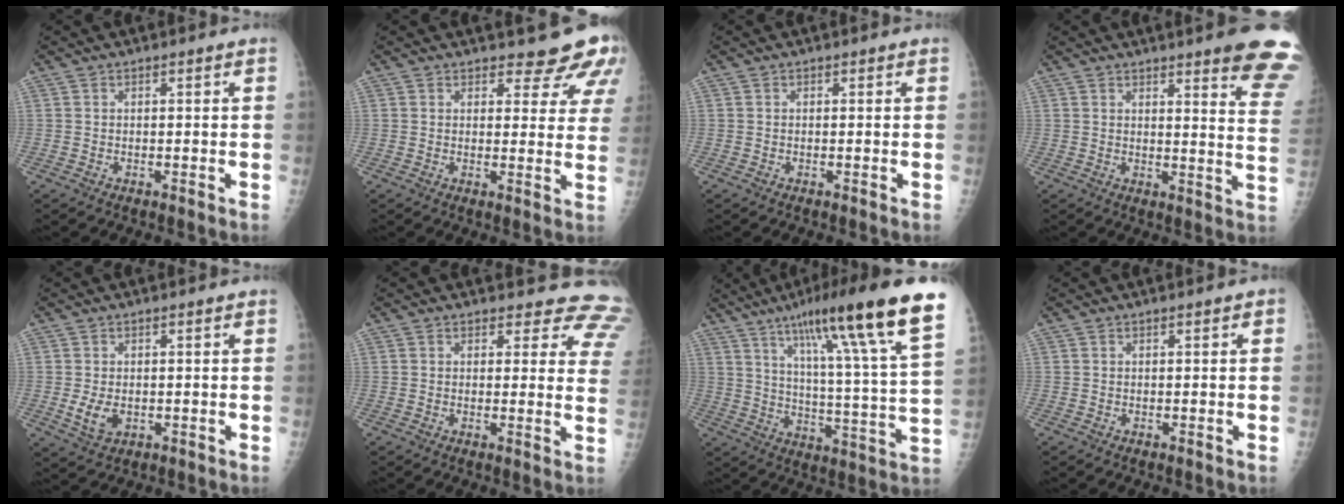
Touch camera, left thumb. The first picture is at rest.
{"total": 8.6, "force": [7.4, 2.9, 3.4], "torque": [-0.007, -0.044, 0.072]}
{"total": 0.0}
{"total": 14.2, "force": [10.2, 1.6, 9.7], "torque": [-0.089, -0.064, 0.107]}
{"total": 3.6, "force": [-0.5, 2.4, 2.6], "torque": [-0.039, -0.005, -0.003]}
{"total": 11.4, "force": [10.4, 4.3, 1.9], "torque": [0.037, -0.065, 0.080]}
{"total": 24.4, "force": [15.1, 2.3, 19.0], "torque": [-0.278, -0.039, 0.226]}
{"total": 0.8, "force": [0.3, 0.1, 0.7], "torque": [-0.013, 0.002, 0.003]}